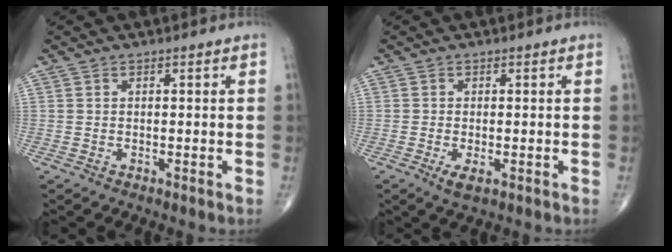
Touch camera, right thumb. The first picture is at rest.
{"total": 2.6, "force": [-1.0, 1.0, 2.1], "torque": [-0.041, -0.005, -0.018]}